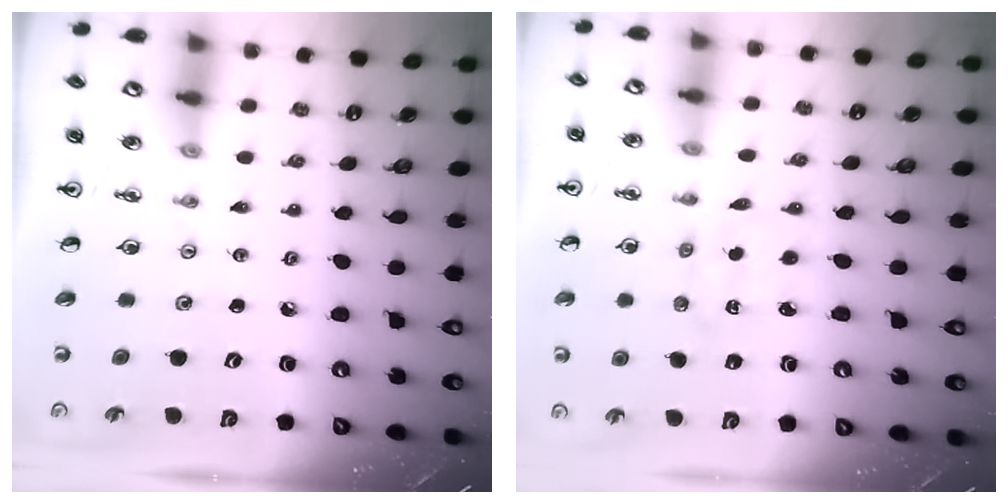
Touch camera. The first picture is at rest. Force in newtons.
{"total": 2.0, "press": 1.9, "slide": 0.6}